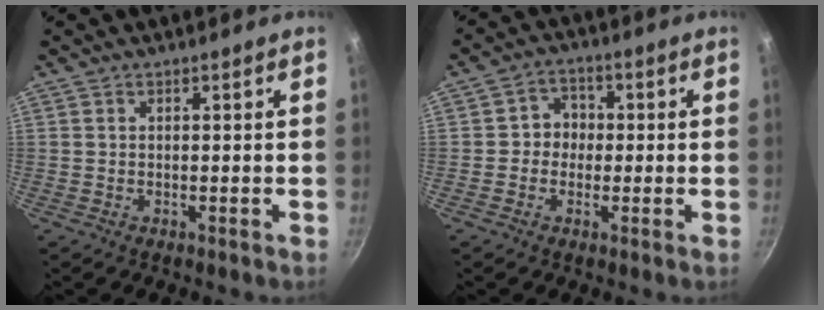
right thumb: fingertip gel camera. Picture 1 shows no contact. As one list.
[{"total": 4.9, "force": [-0.3, 4.5, 1.9], "torque": [0.008, 0.014, -0.015]}]